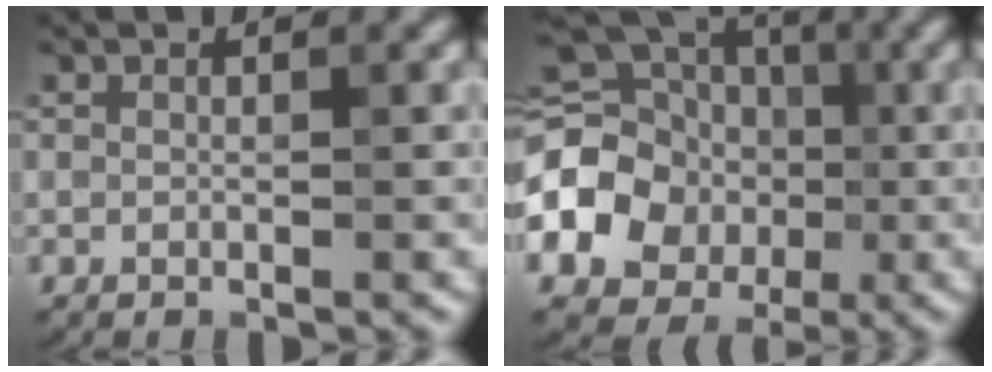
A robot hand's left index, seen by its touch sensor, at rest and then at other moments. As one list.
[{"total": 12.3, "force": [-1.4, 10.6, 6.0], "torque": [-0.118, -0.003, -0.053]}]